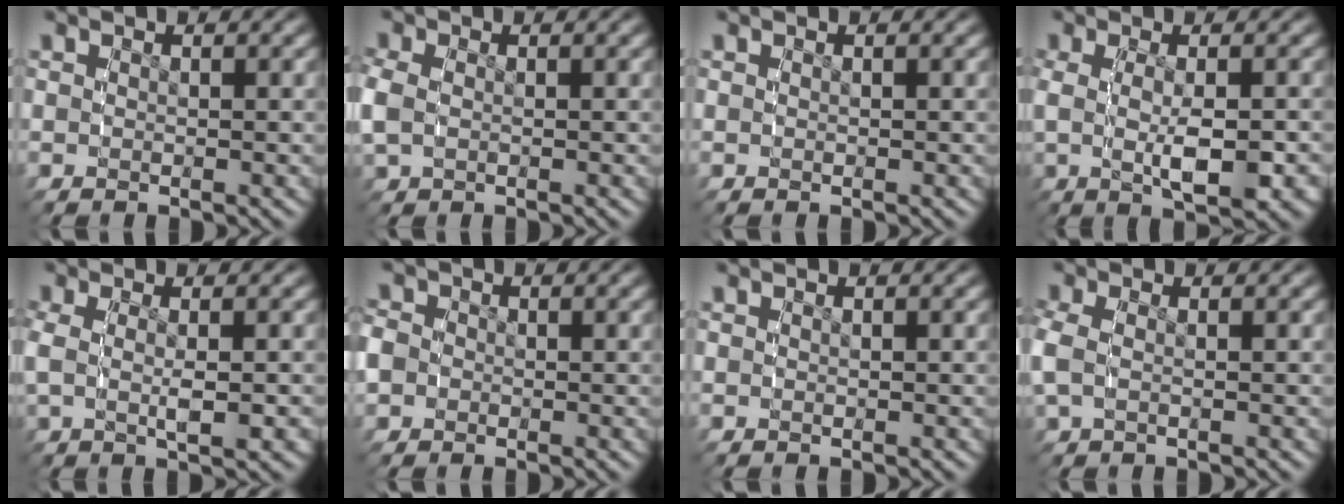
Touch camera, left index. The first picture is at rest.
{"total": 2.0, "force": [0.0, 1.6, 1.2], "torque": [-0.046, -0.007, 0.009]}
{"total": 0.0}
{"total": 4.8, "force": [-0.5, 1.9, 4.4], "torque": [-0.080, -0.009, -0.001]}
{"total": 2.6, "force": [0.0, 0.8, 2.5], "torque": [-0.055, -0.003, 0.006]}
{"total": 3.0, "force": [-0.3, 2.9, 0.9], "torque": [-0.038, -0.004, -0.010]}
{"total": 0.0}
{"total": 1.7, "force": [0.0, 1.0, 1.4], "torque": [-0.053, -0.007, 0.008]}